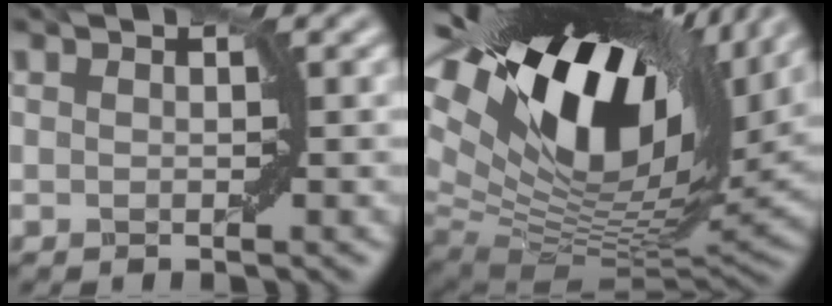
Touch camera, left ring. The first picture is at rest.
{"total": 19.5, "force": [9.1, 9.5, 14.3], "torque": [-0.275, 0.027, 0.161]}